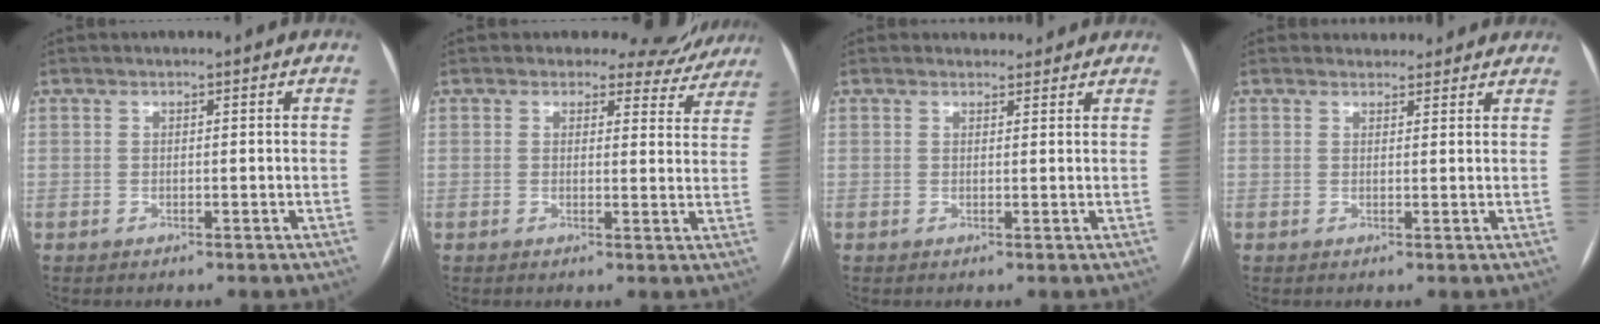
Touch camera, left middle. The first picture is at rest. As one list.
[{"total": 7.7, "force": [7.0, 3.2, -0.1], "torque": [0.031, -0.011, 0.052]}, {"total": 3.2, "force": [3.0, 1.3, 0.1], "torque": [0.001, 0.011, 0.031]}, {"total": 5.3, "force": [4.8, 2.2, 0.5], "torque": [0.004, 0.015, 0.049]}]